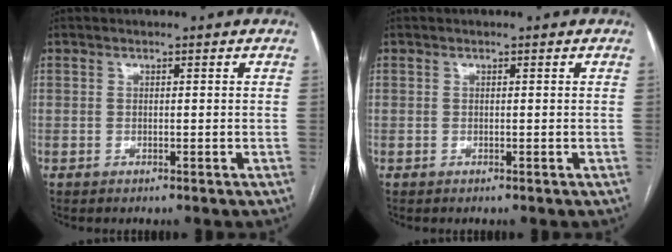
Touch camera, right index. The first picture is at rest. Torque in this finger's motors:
{"motor_torque": [0.00, 0.00, 0.00, 0.00]}